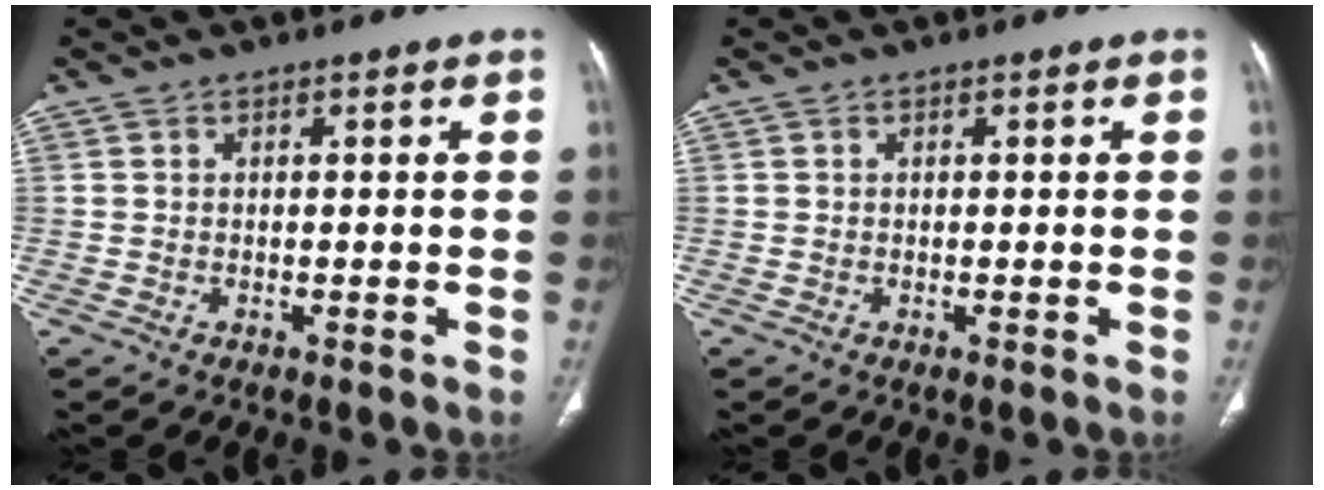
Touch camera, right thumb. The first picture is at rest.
{"total": 0.0}